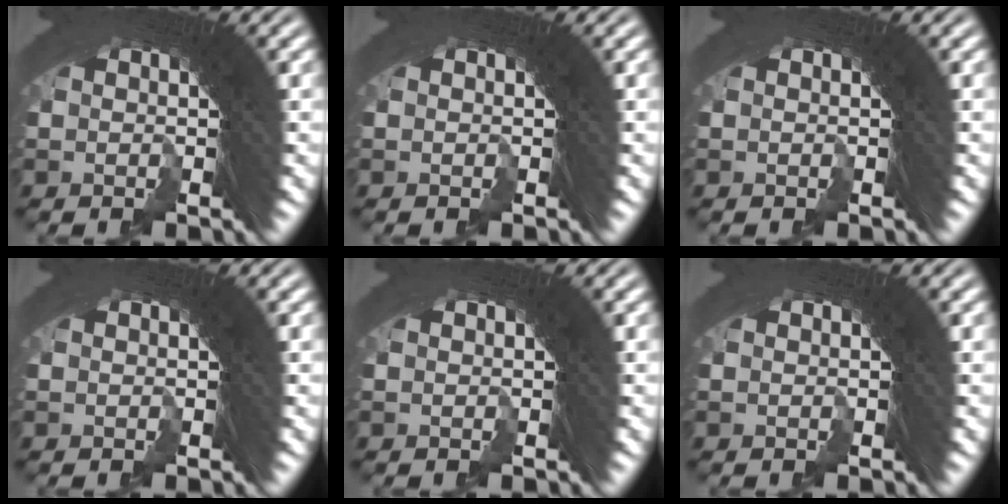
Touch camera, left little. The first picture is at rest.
{"total": 0.0}
{"total": 0.0}
{"total": 0.0}
{"total": 0.0}
{"total": 0.0}